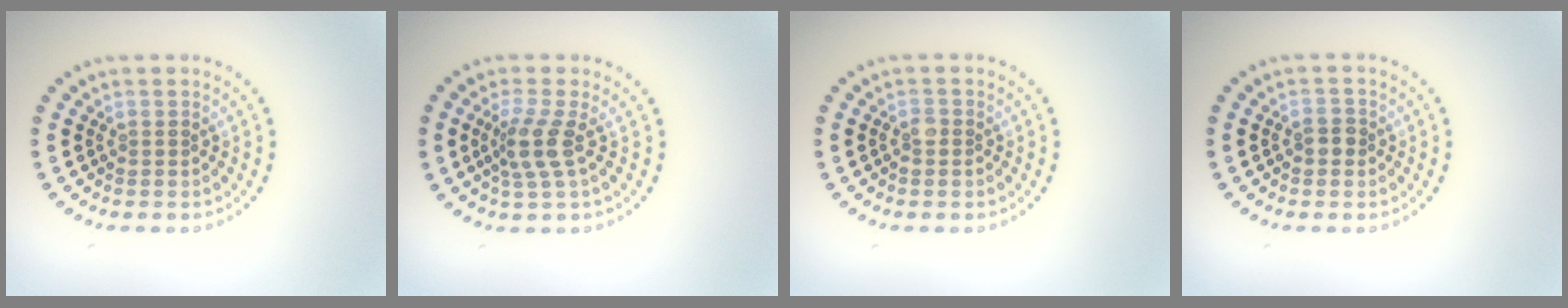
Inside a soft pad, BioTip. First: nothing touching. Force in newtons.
{"total": 2.7, "press": 2.0, "slide": 1.8}
{"total": 0.8, "press": 0.7, "slide": 0.3}
{"total": 1.2, "press": 1.2, "slide": 0.3}